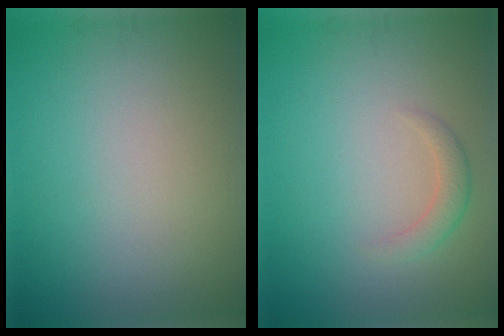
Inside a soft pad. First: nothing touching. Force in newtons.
{"total": 1.6, "press": 1.6, "slide": 0.1}